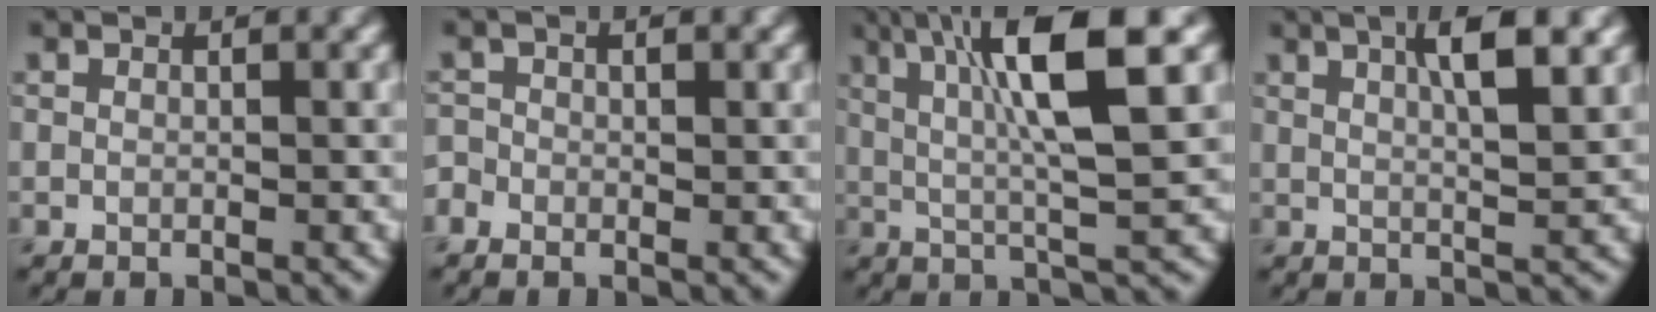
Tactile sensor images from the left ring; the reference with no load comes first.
{"total": 0.9, "force": [-0.5, 0.8, 0.3], "torque": [-0.005, -0.001, -0.011]}
{"total": 9.0, "force": [3.0, 1.4, 8.3], "torque": [-0.133, 0.004, 0.050]}
{"total": 4.9, "force": [2.1, 1.2, 4.3], "torque": [-0.059, 0.007, 0.027]}